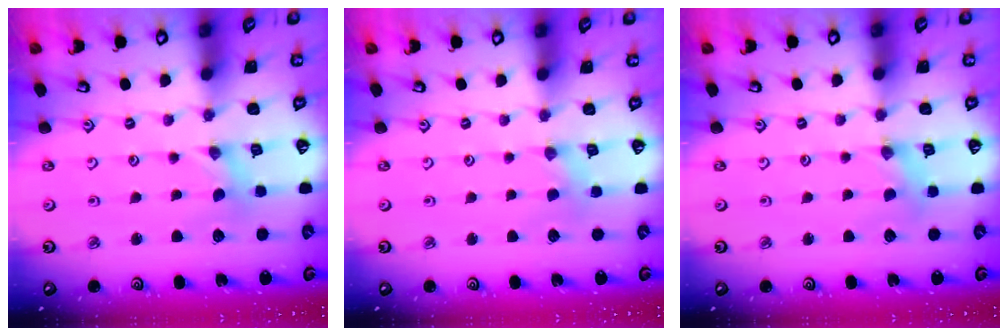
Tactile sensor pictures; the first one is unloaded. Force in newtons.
{"total": 2.3, "press": 2.3, "slide": 0.3}
{"total": 1.7, "press": 1.7, "slide": 0.3}